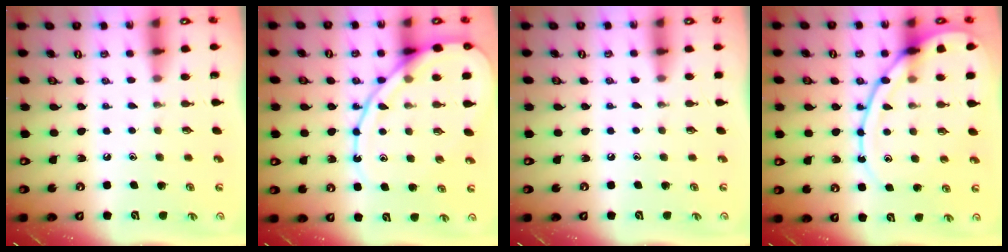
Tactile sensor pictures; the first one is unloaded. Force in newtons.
{"total": 15.4, "press": 15.3, "slide": 1.6}
{"total": 2.7, "press": 2.7, "slide": 0.5}
{"total": 13.9, "press": 13.8, "slide": 1.4}